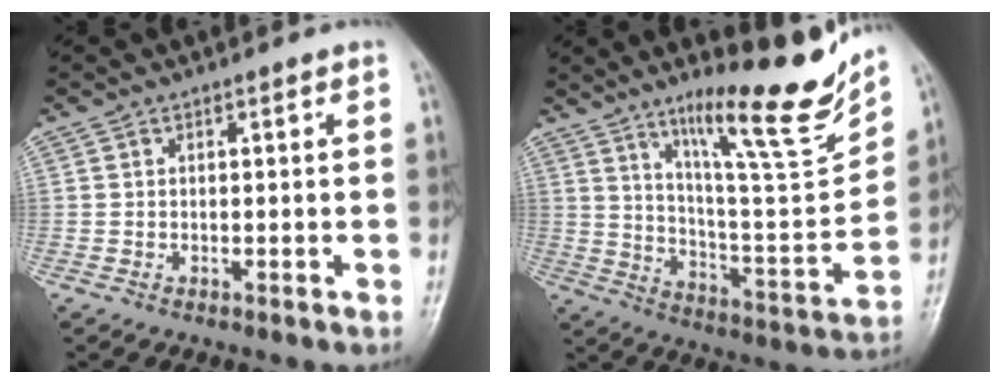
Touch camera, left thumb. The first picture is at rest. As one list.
[{"total": 19.7, "force": [13.7, 2.9, 13.9], "torque": [-0.182, -0.089, 0.229]}]